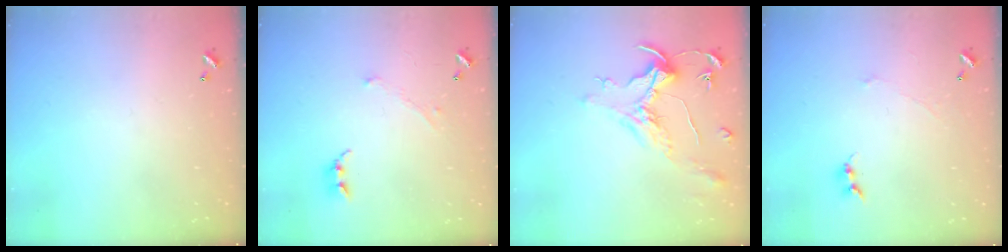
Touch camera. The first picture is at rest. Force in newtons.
{"total": 1.0, "press": 0.9, "slide": 0.4}
{"total": 1.6, "press": 1.4, "slide": 0.7}
{"total": 0.0}